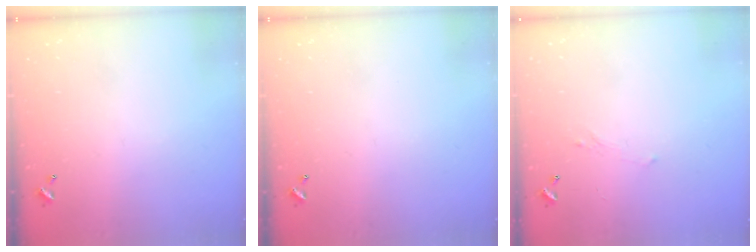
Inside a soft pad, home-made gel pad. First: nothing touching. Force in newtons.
{"total": 0.0}
{"total": 0.8, "press": 0.6, "slide": 0.6}